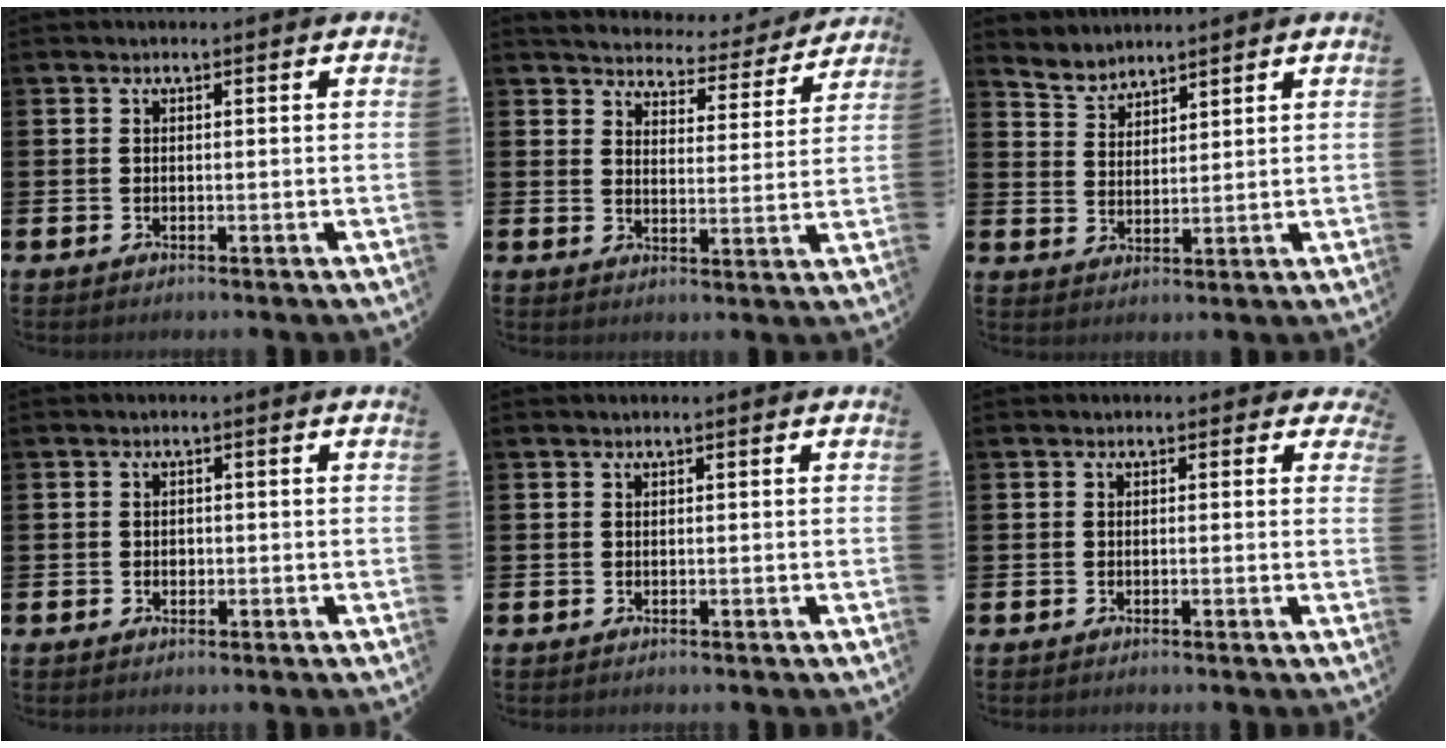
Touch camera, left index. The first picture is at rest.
{"total": 4.6, "force": [4.5, 1.2, 0.2], "torque": [-0.013, -0.045, 0.071]}
{"total": 3.6, "force": [3.5, 0.7, -0.4], "torque": [-0.009, -0.017, 0.067]}
{"total": 0.9, "force": [-0.1, 0.8, 0.4], "torque": [-0.005, 0.004, -0.004]}
{"total": 0.0}
{"total": 0.7, "force": [-0.2, 0.6, 0.3], "torque": [0.000, 0.005, -0.007]}